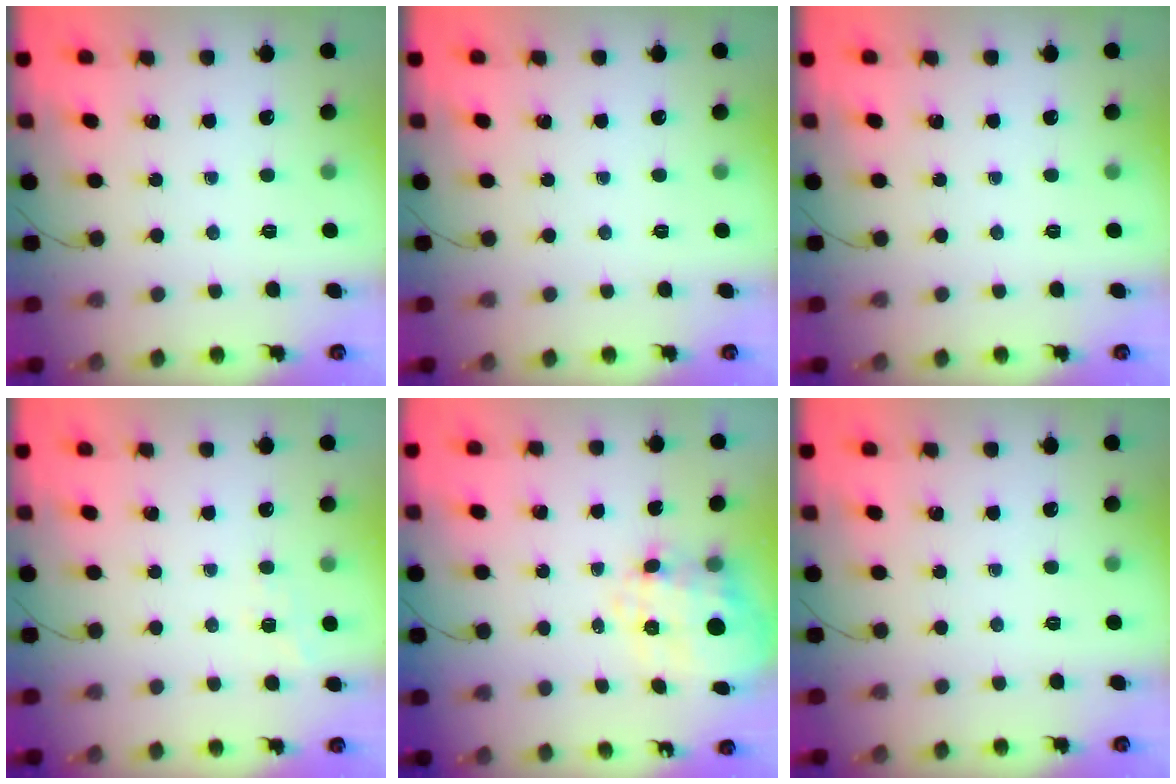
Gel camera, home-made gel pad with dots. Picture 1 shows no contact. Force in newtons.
{"total": 0.0}
{"total": 0.0}
{"total": 2.7, "press": 2.2, "slide": 1.6}
{"total": 9.6, "press": 9.5, "slide": 1.6}
{"total": 0.0}